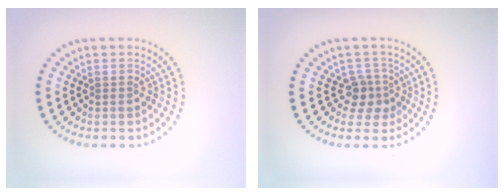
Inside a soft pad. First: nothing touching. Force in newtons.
{"total": 2.4, "press": 1.8, "slide": 1.5}